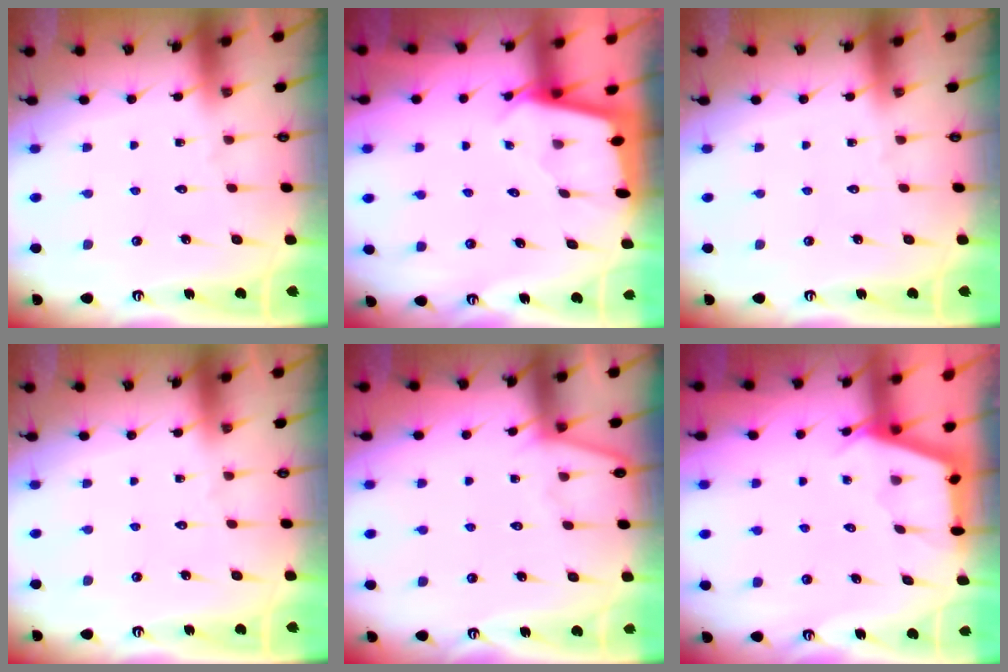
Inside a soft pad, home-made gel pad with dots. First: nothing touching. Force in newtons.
{"total": 1.9, "press": 1.9, "slide": 0.1}
{"total": 0.0}
{"total": 0.0}
{"total": 4.2, "press": 4.2, "slide": 0.6}
{"total": 2.8, "press": 2.8, "slide": 0.3}